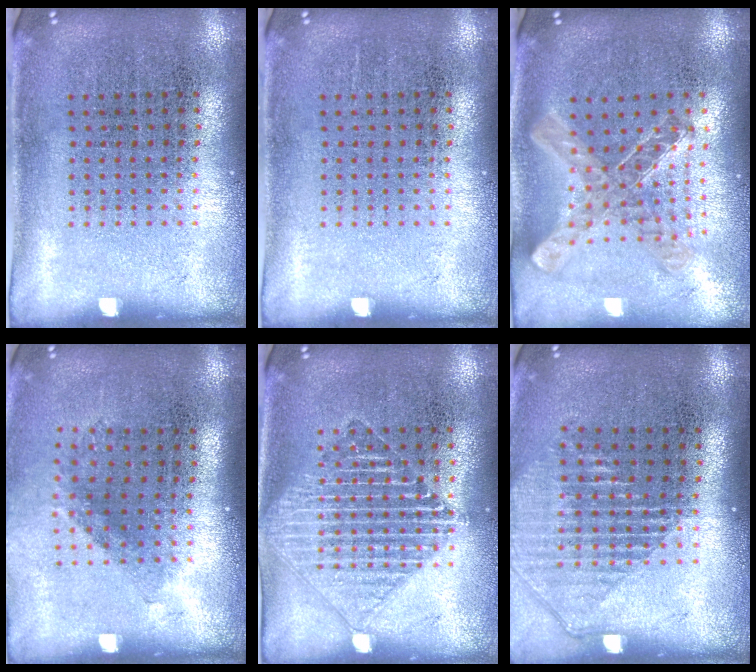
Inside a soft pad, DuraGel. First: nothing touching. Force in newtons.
{"total": 0.0}
{"total": 1.1, "press": 1.1, "slide": 0.2}
{"total": 1.2, "press": 0.9, "slide": 0.8}
{"total": 1.7, "press": 1.7, "slide": 0.2}
{"total": 1.3, "press": 1.2, "slide": 0.6}